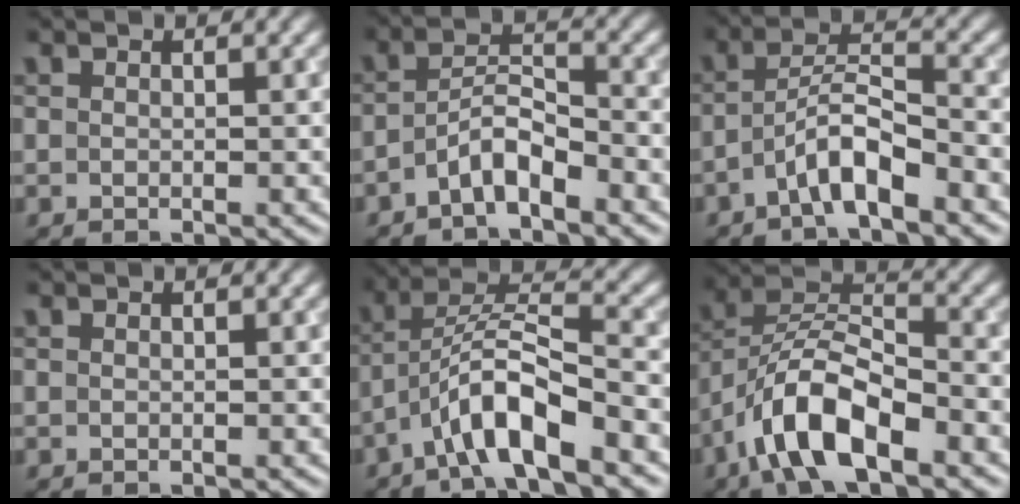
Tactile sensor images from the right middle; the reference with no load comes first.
{"total": 3.3, "force": [-2.2, 0.9, 2.3], "torque": [-0.044, 0.011, -0.047]}
{"total": 4.2, "force": [-2.6, 1.0, 3.2], "torque": [-0.058, 0.016, -0.052]}
{"total": 0.0}
{"total": 6.5, "force": [-3.8, 1.3, 5.1], "torque": [-0.090, 0.018, -0.073]}
{"total": 8.8, "force": [-5.2, 3.2, 6.3], "torque": [-0.108, 0.014, -0.104]}